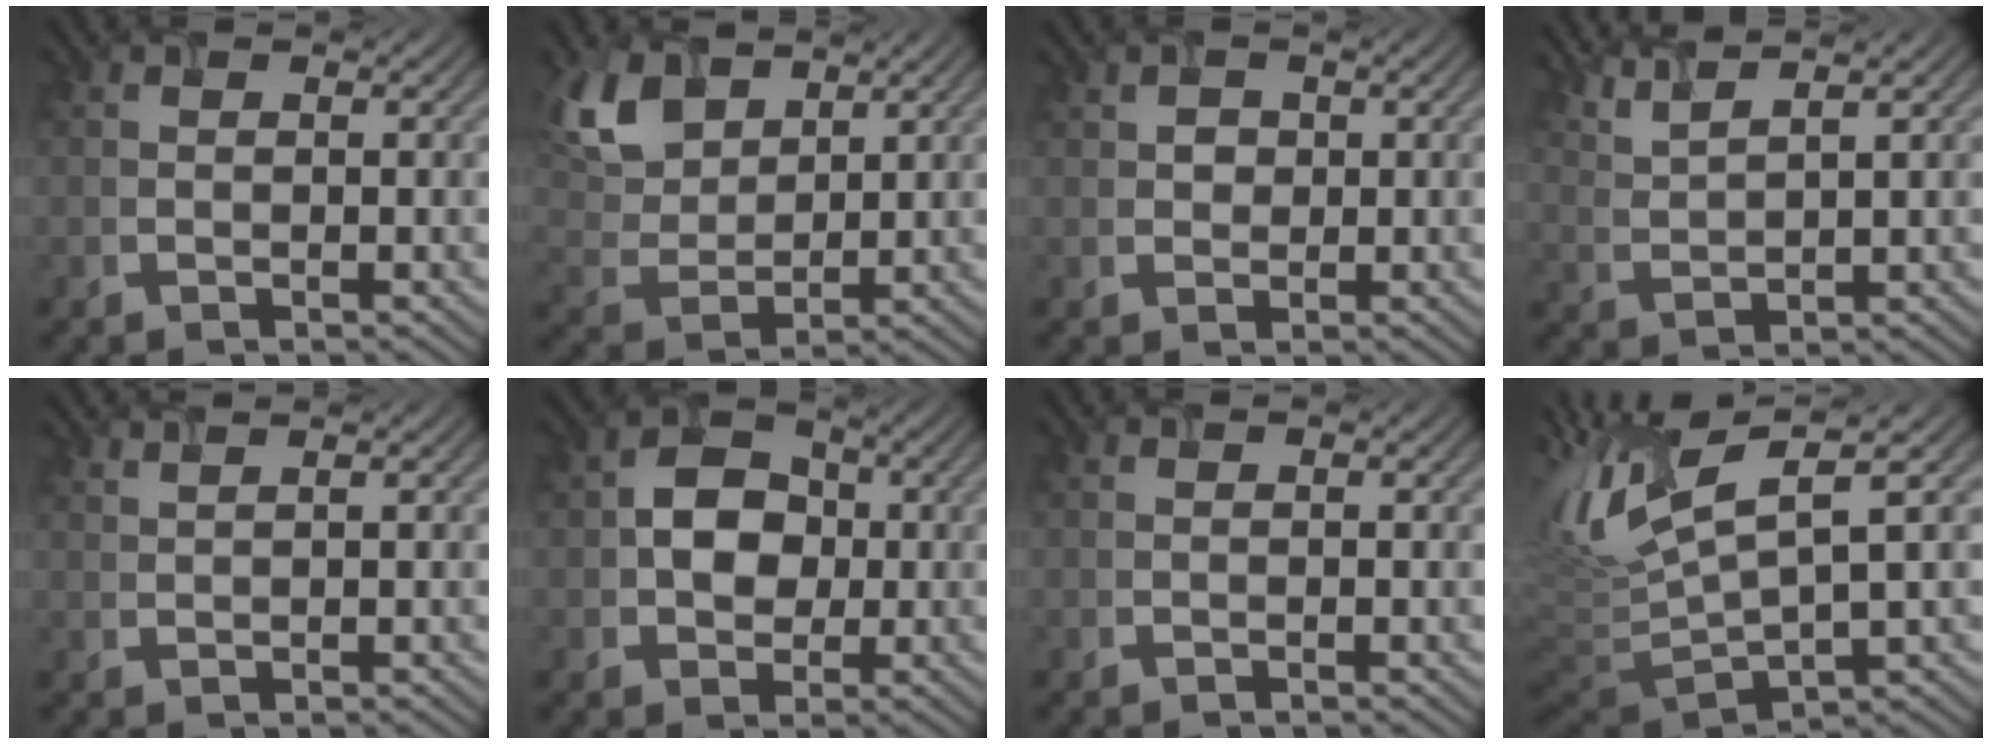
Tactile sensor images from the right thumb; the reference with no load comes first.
{"total": 8.8, "force": [5.5, 4.8, 4.9], "torque": [-0.146, 0.017, 0.115]}
{"total": 0.9, "force": [0.3, 0.8, 0.3], "torque": [-0.008, 0.005, 0.009]}
{"total": 4.1, "force": [3.4, 0.0, 2.1], "torque": [-0.048, 0.012, 0.080]}
{"total": 1.1, "force": [0.9, -0.6, 0.2], "torque": [-0.008, 0.009, 0.023]}
{"total": 5.2, "force": [0.0, 4.1, 3.2], "torque": [-0.054, 0.014, -0.007]}
{"total": 0.0}
{"total": 11.8, "force": [2.9, 3.6, 10.9], "torque": [-0.262, 0.014, 0.067]}